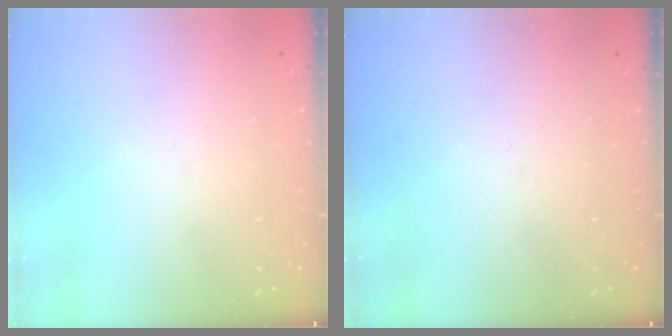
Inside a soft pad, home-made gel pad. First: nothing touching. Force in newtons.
{"total": 0.0}